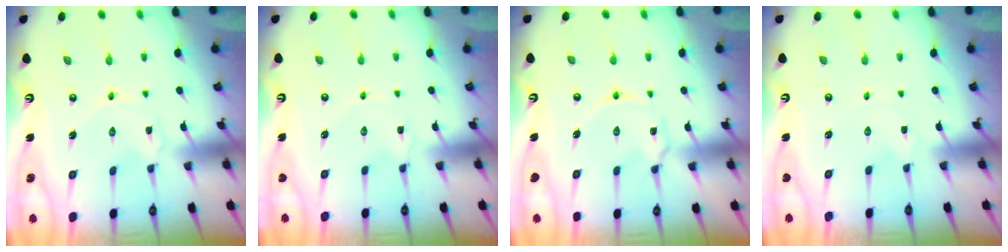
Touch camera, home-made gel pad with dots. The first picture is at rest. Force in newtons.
{"total": 1.8, "press": 1.8, "slide": 0.3}
{"total": 6.2, "press": 6.2, "slide": 0.6}
{"total": 0.0}